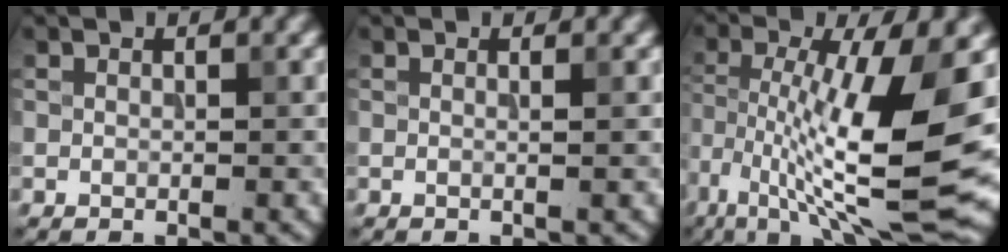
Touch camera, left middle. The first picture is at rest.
{"total": 1.2, "force": [0.2, 0.5, 1.0], "torque": [-0.011, -0.002, -0.012]}
{"total": 13.0, "force": [-2.8, 3.8, 12.1], "torque": [-0.215, -0.006, -0.051]}